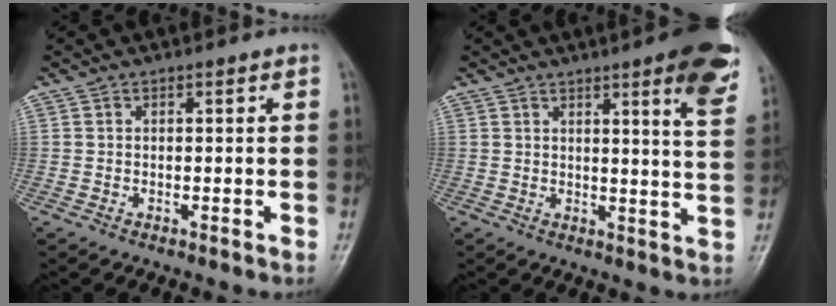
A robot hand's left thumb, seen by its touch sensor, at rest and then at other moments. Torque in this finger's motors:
{"motor_torque": [1.81, 0.63, 1.03, -0.94, 0.09]}